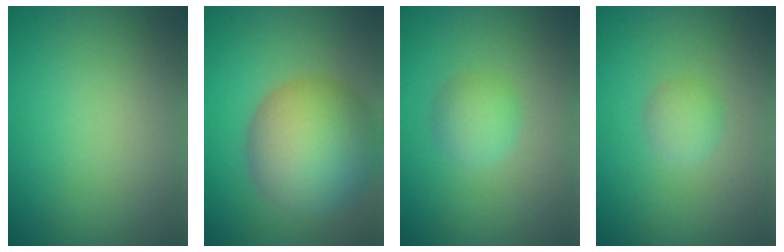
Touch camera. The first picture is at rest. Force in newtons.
{"total": 9.8, "press": 9.8, "slide": 0.5}
{"total": 2.1, "press": 2.1, "slide": 0.1}
{"total": 1.5, "press": 1.5, "slide": 0.1}